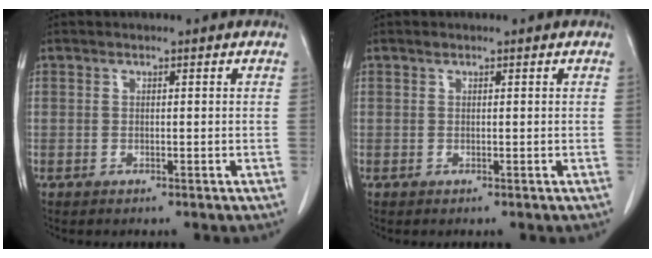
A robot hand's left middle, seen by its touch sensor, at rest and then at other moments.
{"total": 0.0}